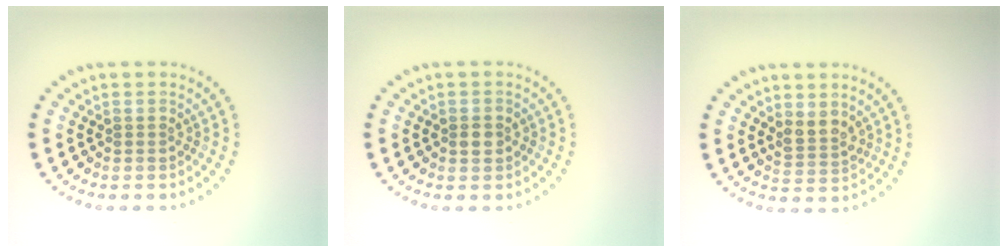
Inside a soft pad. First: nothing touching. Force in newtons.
{"total": 1.2, "press": 1.2, "slide": 0.2}
{"total": 2.0, "press": 1.7, "slide": 1.2}